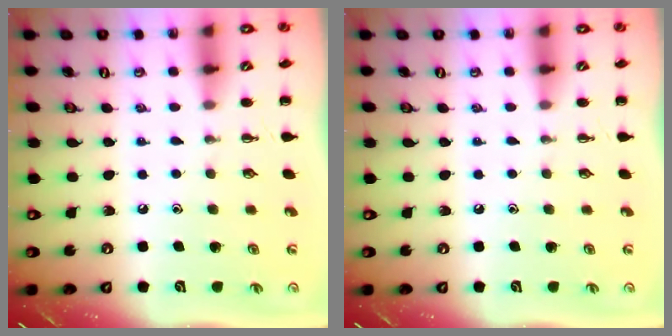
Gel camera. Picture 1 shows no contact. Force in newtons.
{"total": 0.0}